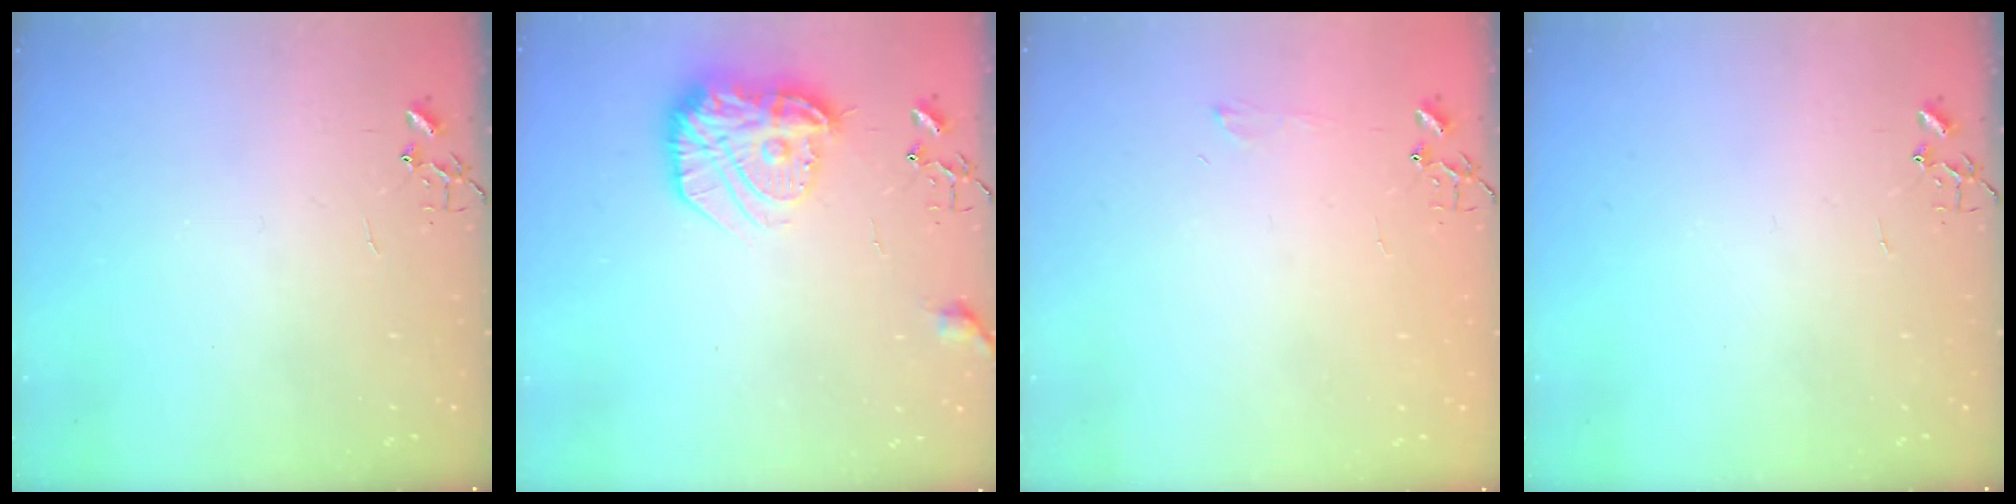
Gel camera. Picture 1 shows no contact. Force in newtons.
{"total": 17.2, "press": 17.2, "slide": 1.1}
{"total": 4.2, "press": 4.2, "slide": 0.6}
{"total": 0.0}